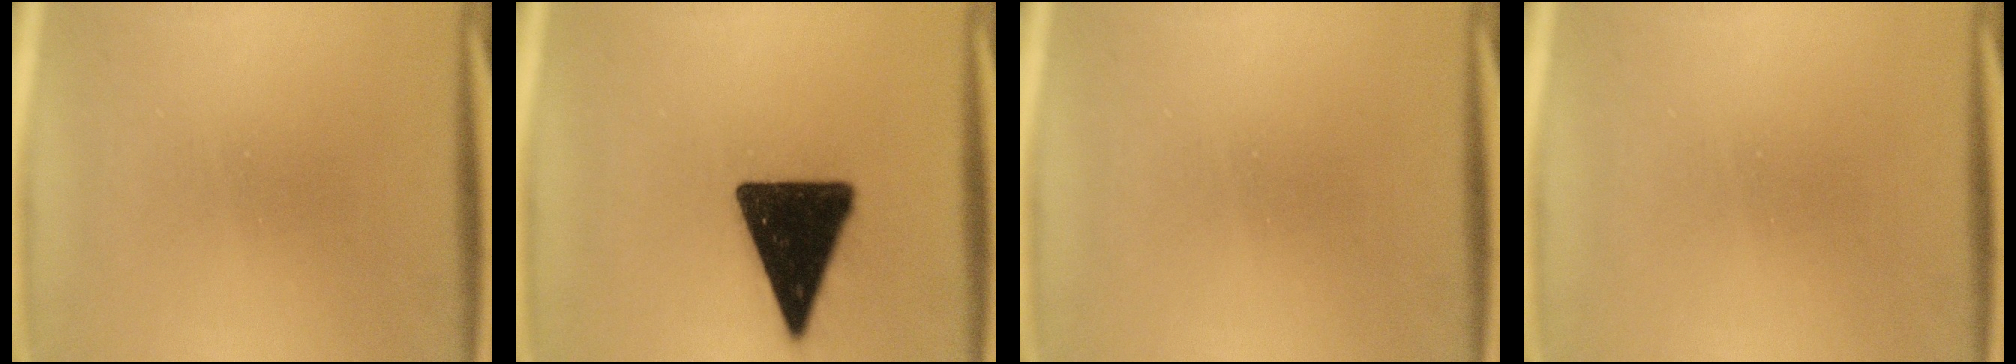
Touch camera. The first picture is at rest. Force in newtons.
{"total": 17.1}
{"total": 0.0}
{"total": 0.0}